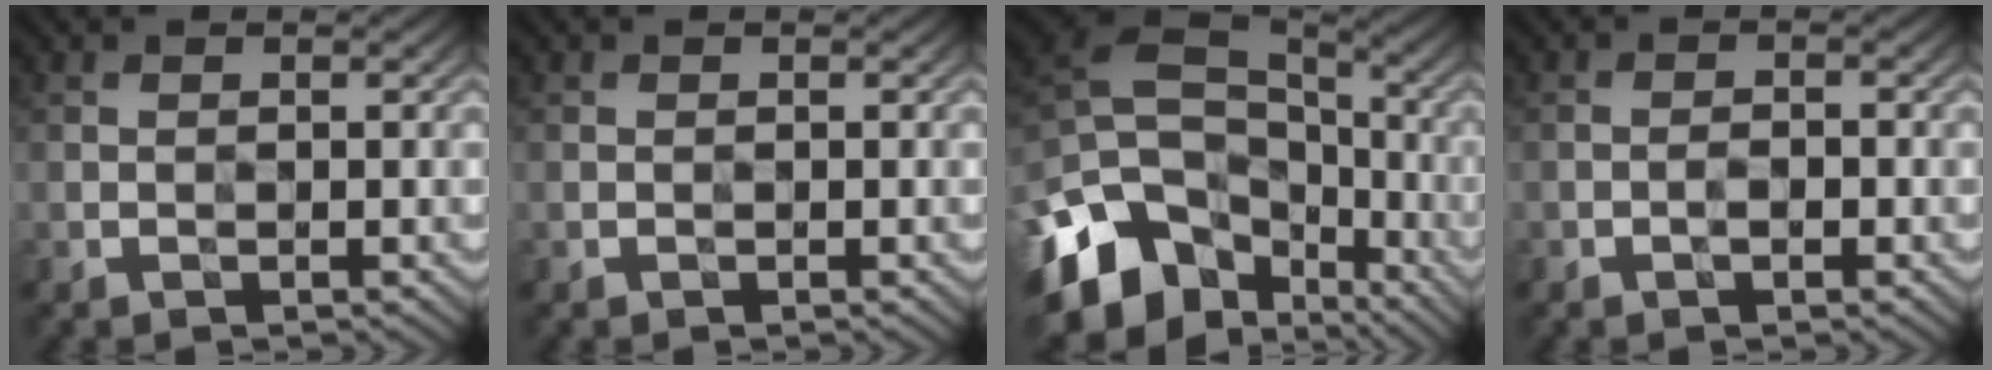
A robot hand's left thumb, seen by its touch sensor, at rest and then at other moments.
{"total": 0.0}
{"total": 16.5, "force": [-6.3, 11.5, 10.0], "torque": [-0.259, -0.028, -0.075]}
{"total": 0.9, "force": [-0.6, 0.0, 0.6], "torque": [-0.011, 0.006, -0.012]}